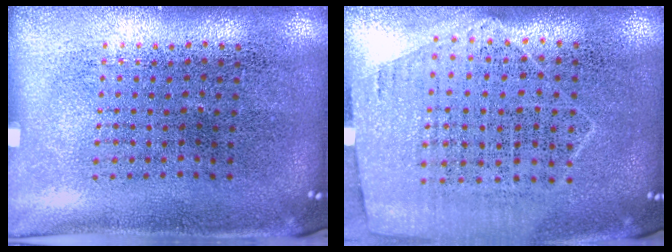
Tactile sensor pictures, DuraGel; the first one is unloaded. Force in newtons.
{"total": 1.2, "press": 1.1, "slide": 0.6}